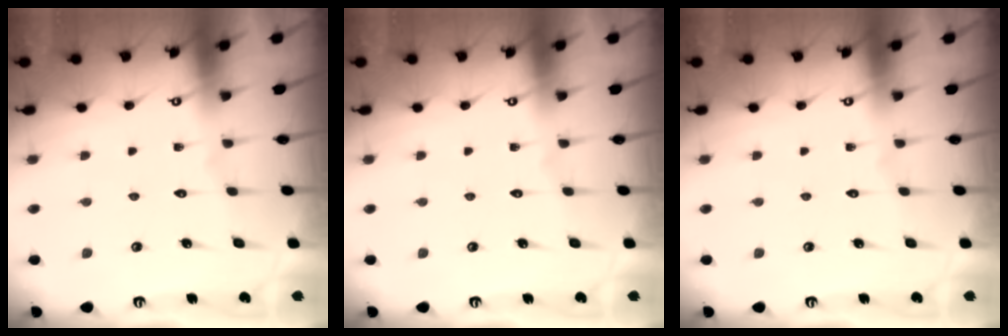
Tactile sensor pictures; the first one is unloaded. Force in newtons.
{"total": 0.0}
{"total": 0.0}